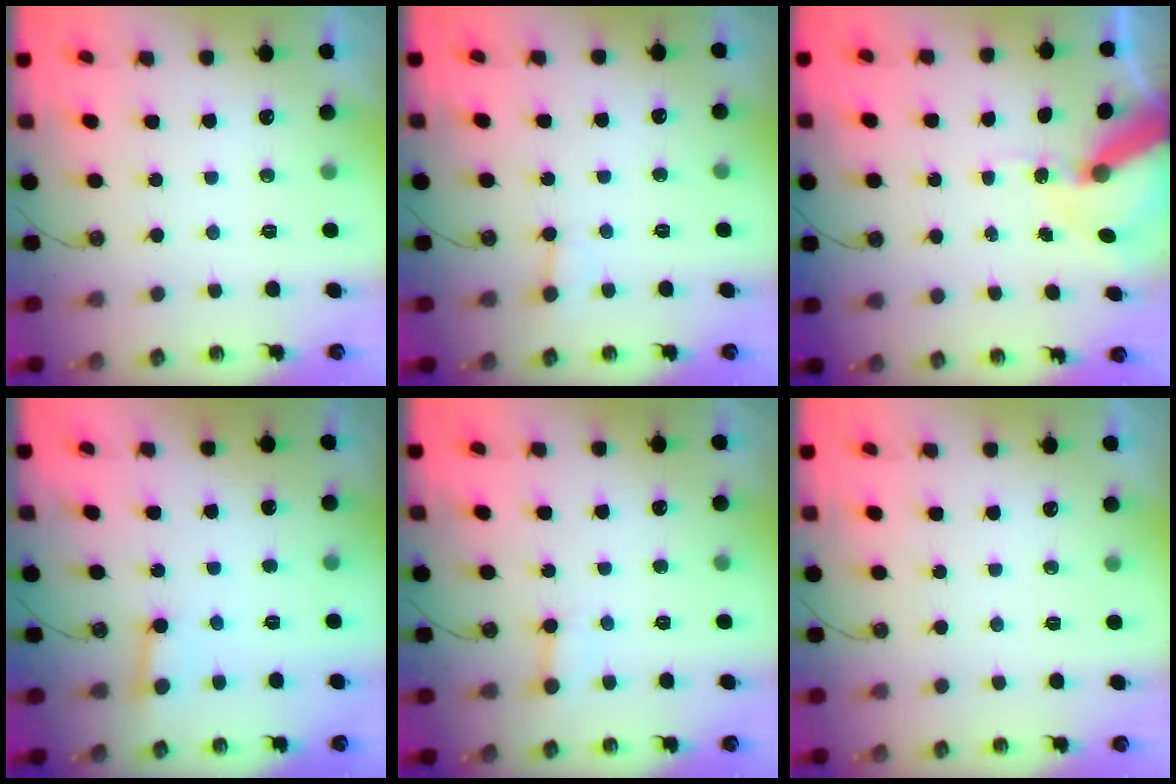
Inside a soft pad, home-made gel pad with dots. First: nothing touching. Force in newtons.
{"total": 2.0, "press": 2.0, "slide": 0.1}
{"total": 11.0, "press": 10.9, "slide": 1.6}
{"total": 2.5, "press": 2.5, "slide": 0.4}
{"total": 2.2, "press": 2.2, "slide": 0.5}
{"total": 0.0}